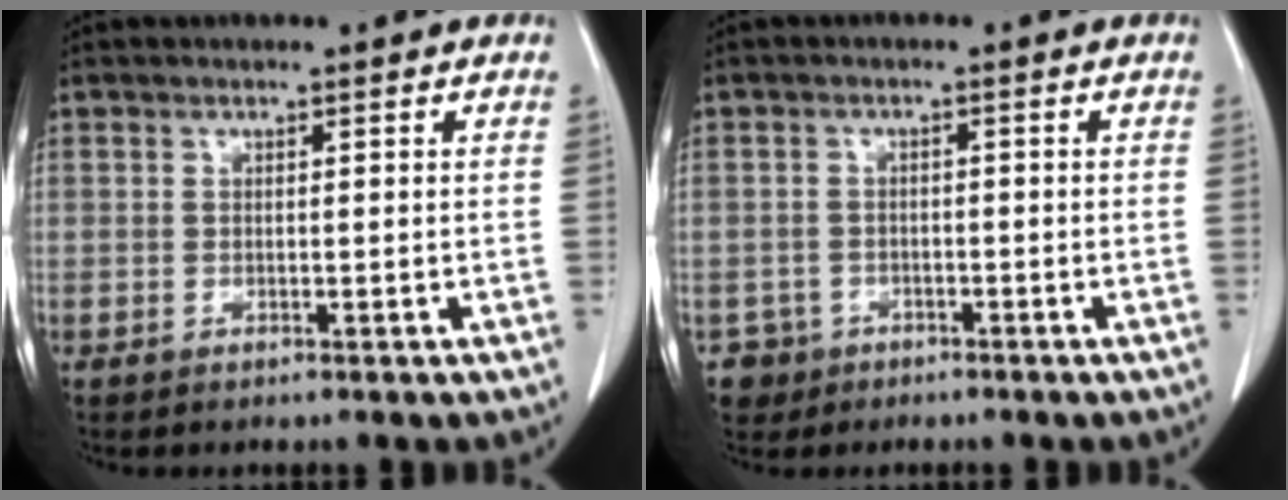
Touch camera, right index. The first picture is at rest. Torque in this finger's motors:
{"motor_torque": [-0.17, -0.01, -0.47, -0.21]}